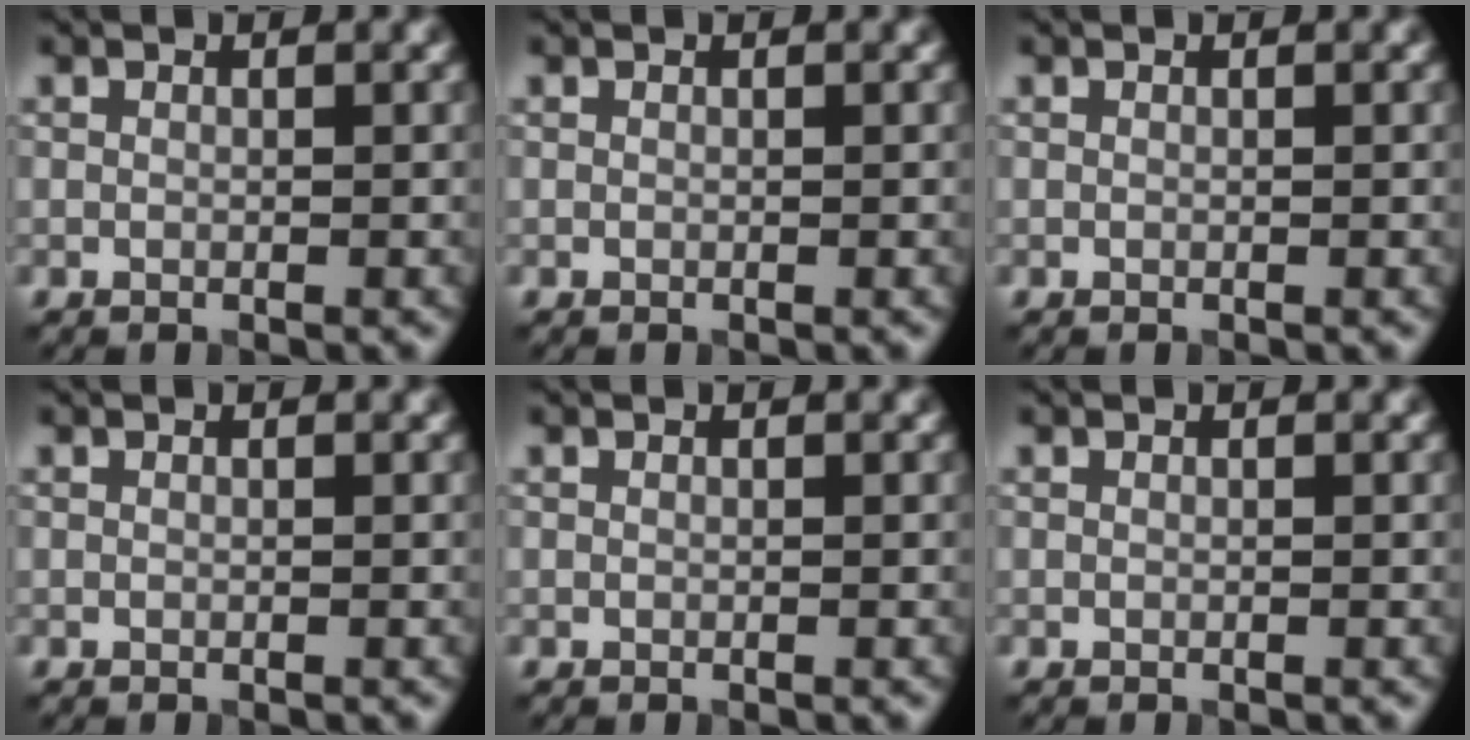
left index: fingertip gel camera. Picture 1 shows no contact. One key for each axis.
{"total": 0.0}
{"total": 0.0}
{"total": 0.0}
{"total": 0.0}
{"total": 0.0}